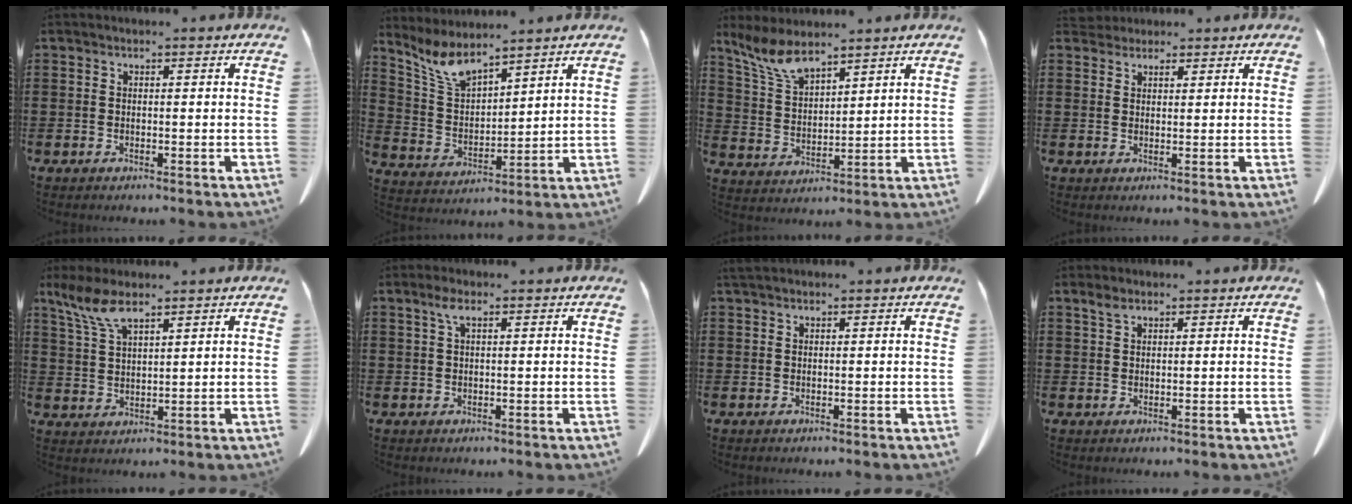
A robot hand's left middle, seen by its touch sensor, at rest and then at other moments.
{"total": 7.2, "force": [6.0, 2.0, 3.5], "torque": [-0.091, -0.018, 0.109]}
{"total": 7.1, "force": [5.5, 2.4, 3.9], "torque": [-0.097, -0.011, 0.100]}
{"total": 2.2, "force": [1.9, 1.0, 0.2], "torque": [-0.002, 0.004, 0.036]}
{"total": 6.4, "force": [4.4, 1.7, 4.2], "torque": [-0.102, -0.006, 0.078]}
{"total": 2.4, "force": [1.1, 0.6, 2.1], "torque": [-0.045, 0.006, 0.017]}
{"total": 0.6, "force": [0.6, 0.2, 0.2], "torque": [-0.008, 0.001, 0.011]}
{"total": 1.7, "force": [1.1, 0.6, 1.0], "torque": [-0.025, 0.002, 0.021]}